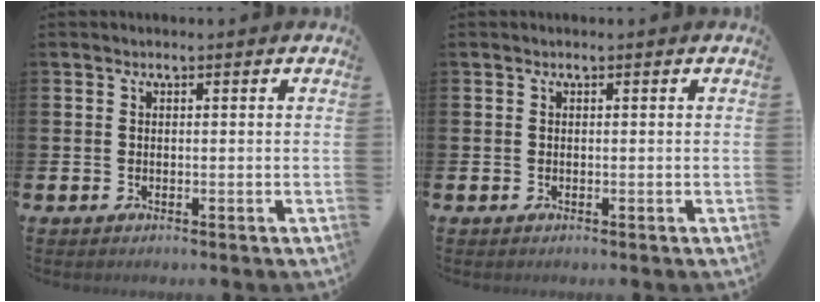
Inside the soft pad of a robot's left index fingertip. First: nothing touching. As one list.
[{"total": 0.0}]